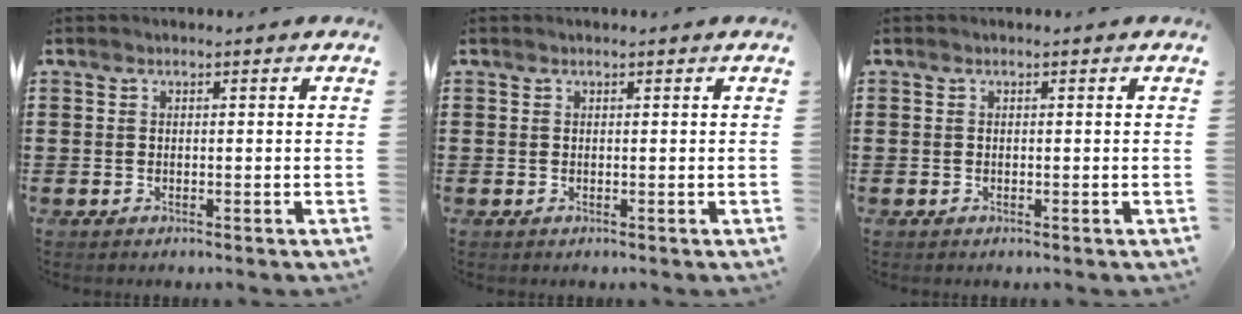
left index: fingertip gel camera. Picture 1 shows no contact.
{"total": 0.0}
{"total": 0.0}